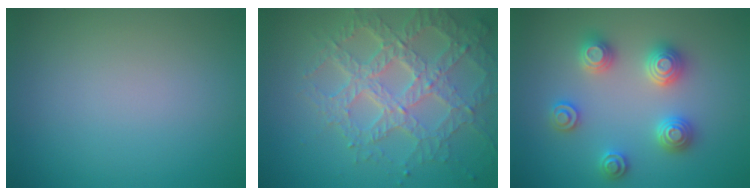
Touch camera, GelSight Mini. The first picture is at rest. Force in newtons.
{"total": 7.0, "press": 5.1, "slide": 4.8}
{"total": 4.4, "press": 4.4, "slide": 0.6}